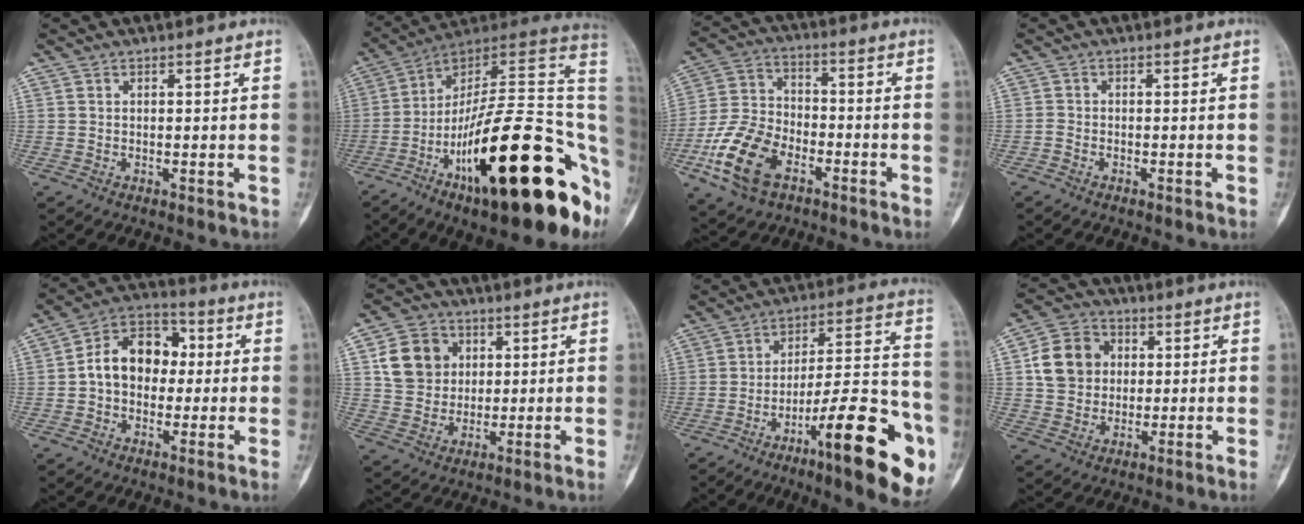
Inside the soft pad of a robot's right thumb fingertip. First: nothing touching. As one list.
[{"total": 32.7, "force": [-10.6, 10.4, 29.1], "torque": [-0.360, 0.055, -0.164]}, {"total": 14.7, "force": [-6.8, 8.9, 9.5], "torque": [-0.190, 0.028, -0.131]}, {"total": 0.8, "force": [-0.7, 0.4, 0.3], "torque": [-0.010, 0.000, -0.019]}, {"total": 12.4, "force": [0.5, 9.0, 8.5], "torque": [-0.110, 0.033, -0.004]}, {"total": 10.4, "force": [2.8, 8.9, 4.5], "torque": [-0.053, -0.001, 0.050]}, {"total": 23.1, "force": [-10.3, 5.6, 20.0], "torque": [-0.258, 0.058, -0.152]}, {"total": 10.4, "force": [1.8, 8.9, 5.2], "torque": [-0.071, 0.009, 0.024]}]